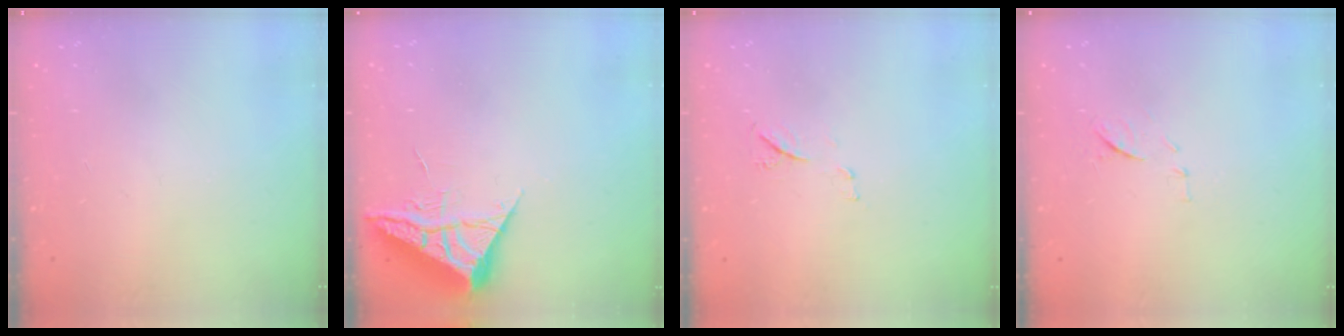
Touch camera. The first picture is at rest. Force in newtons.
{"total": 5.9, "press": 5.9, "slide": 0.6}
{"total": 5.6, "press": 5.6, "slide": 0.7}
{"total": 6.2, "press": 6.2, "slide": 1.0}